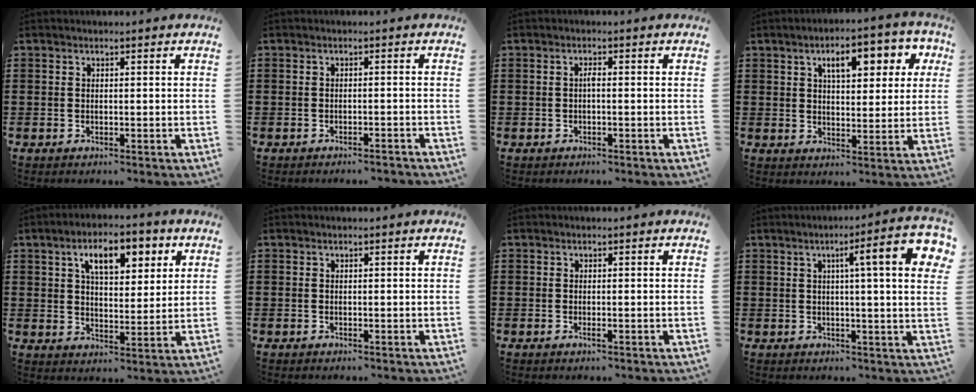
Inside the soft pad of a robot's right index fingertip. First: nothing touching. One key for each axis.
{"total": 1.2, "fx": -1.2, "fy": 0.0, "fz": 0.3, "tx": -0.008, "ty": 0.001, "tz": -0.024}
{"total": 1.1, "fx": -0.2, "fy": 0.2, "fz": 1.1, "tx": -0.022, "ty": -0.001, "tz": -0.004}
{"total": 7.9, "fx": 3.7, "fy": 3.3, "fz": 6.2, "tx": -0.102, "ty": 0.001, "tz": 0.055}
{"total": 8.1, "fx": 4.2, "fy": 3.3, "fz": 6.1, "tx": -0.110, "ty": 0.004, "tz": 0.065}
{"total": 0.0}
{"total": 0.5, "fx": -0.1, "fy": 0.0, "fz": 0.5, "tx": -0.009, "ty": -0.004, "tz": -0.002}
{"total": 9.2, "fx": 2.9, "fy": 0.8, "fz": 8.8, "tx": -0.135, "ty": -0.006, "tz": 0.038}